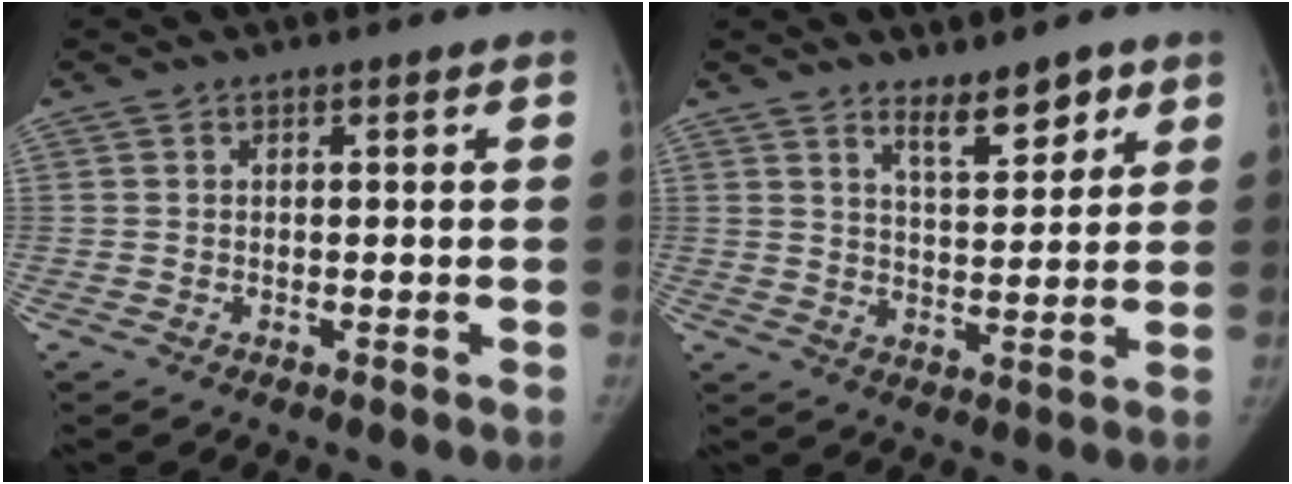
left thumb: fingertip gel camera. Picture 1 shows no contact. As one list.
[{"total": 6.9, "force": [5.1, 2.5, 4.0], "torque": [-0.039, -0.041, 0.081]}]